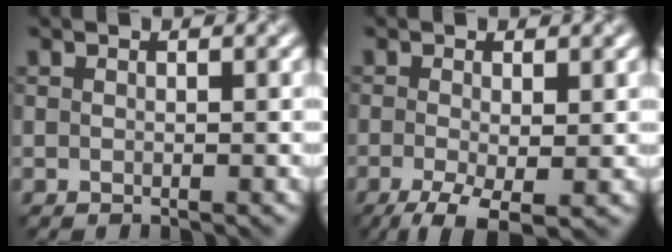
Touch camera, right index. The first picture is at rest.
{"total": 5.1, "force": [-2.2, 1.7, 4.3], "torque": [-0.087, -0.007, -0.038]}